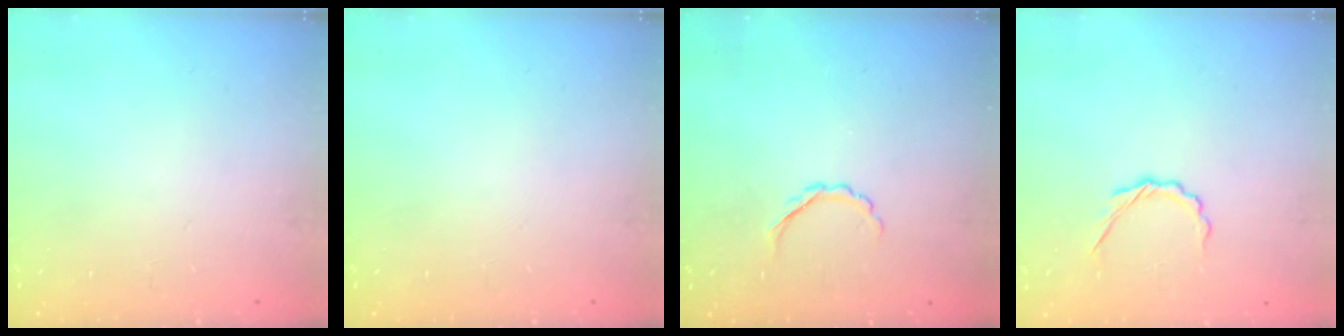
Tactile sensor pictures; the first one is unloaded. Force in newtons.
{"total": 0.0}
{"total": 2.7, "press": 2.6, "slide": 0.7}
{"total": 3.9, "press": 3.7, "slide": 1.3}